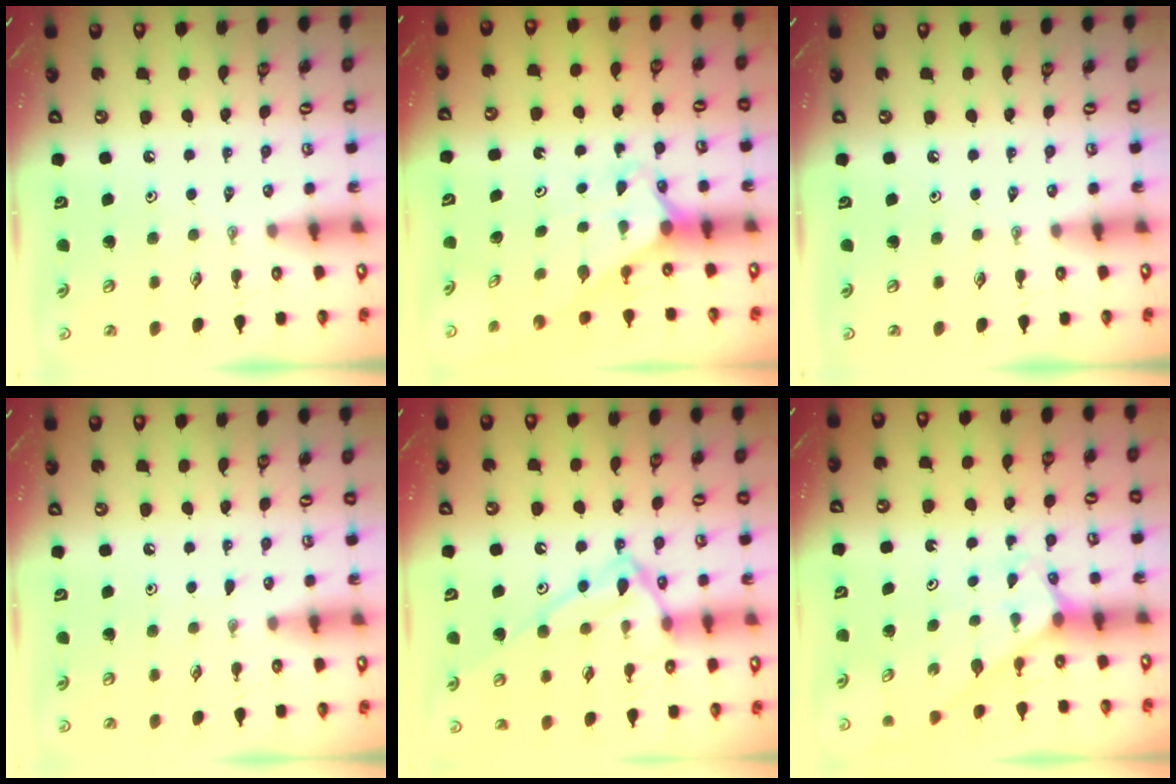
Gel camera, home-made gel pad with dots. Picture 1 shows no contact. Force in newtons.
{"total": 2.4, "press": 2.4, "slide": 0.2}
{"total": 0.0}
{"total": 4.0, "press": 4.0, "slide": 0.6}
{"total": 15.1, "press": 15.0, "slide": 1.1}
{"total": 3.8, "press": 3.8, "slide": 0.3}